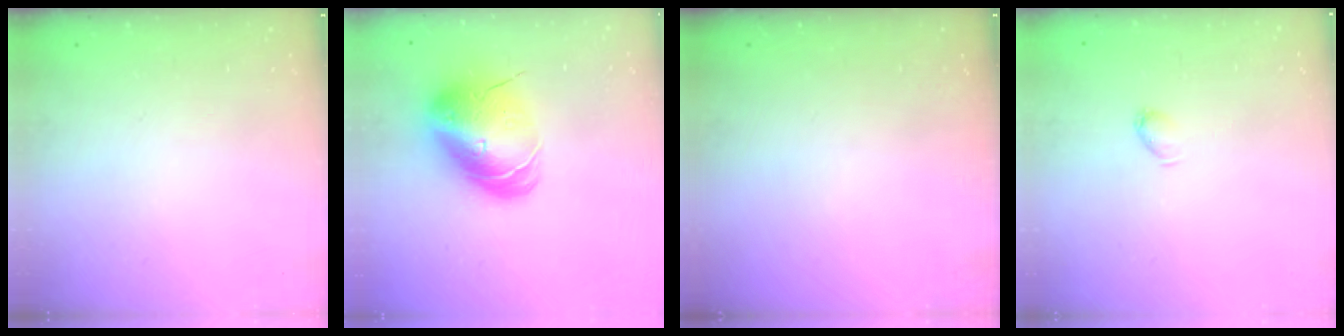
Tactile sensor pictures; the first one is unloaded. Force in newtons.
{"total": 12.9, "press": 12.6, "slide": 2.5}
{"total": 0.0}
{"total": 2.5, "press": 2.4, "slide": 0.4}